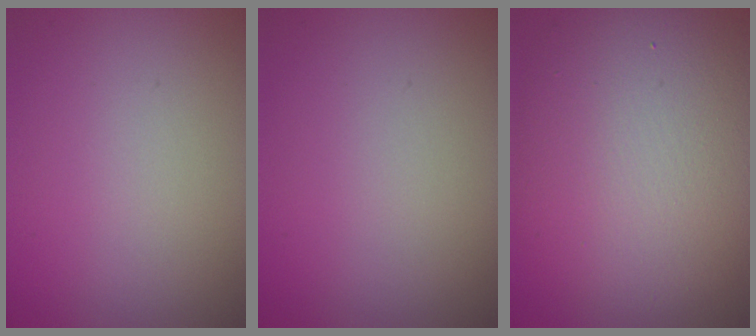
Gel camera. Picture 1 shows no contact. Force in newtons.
{"total": 0.0}
{"total": 11.6, "press": 11.6, "slide": 0.7}